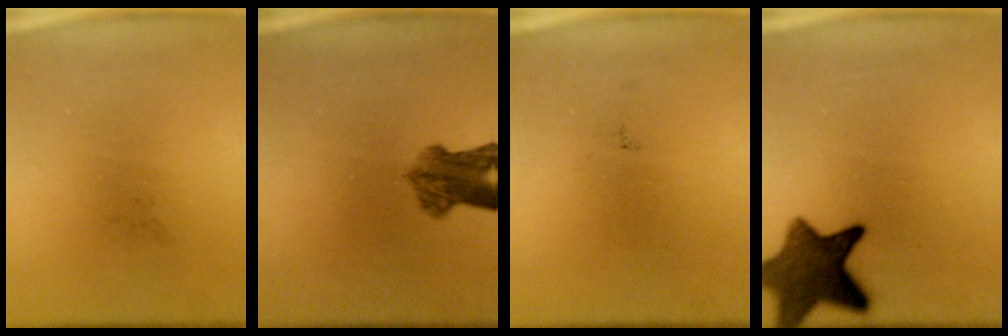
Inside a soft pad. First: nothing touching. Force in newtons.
{"total": 5.5}
{"total": 0.0}
{"total": 11.3}